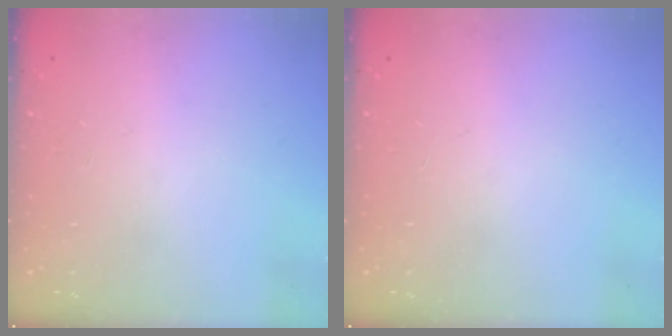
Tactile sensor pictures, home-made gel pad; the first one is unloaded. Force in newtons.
{"total": 0.0}